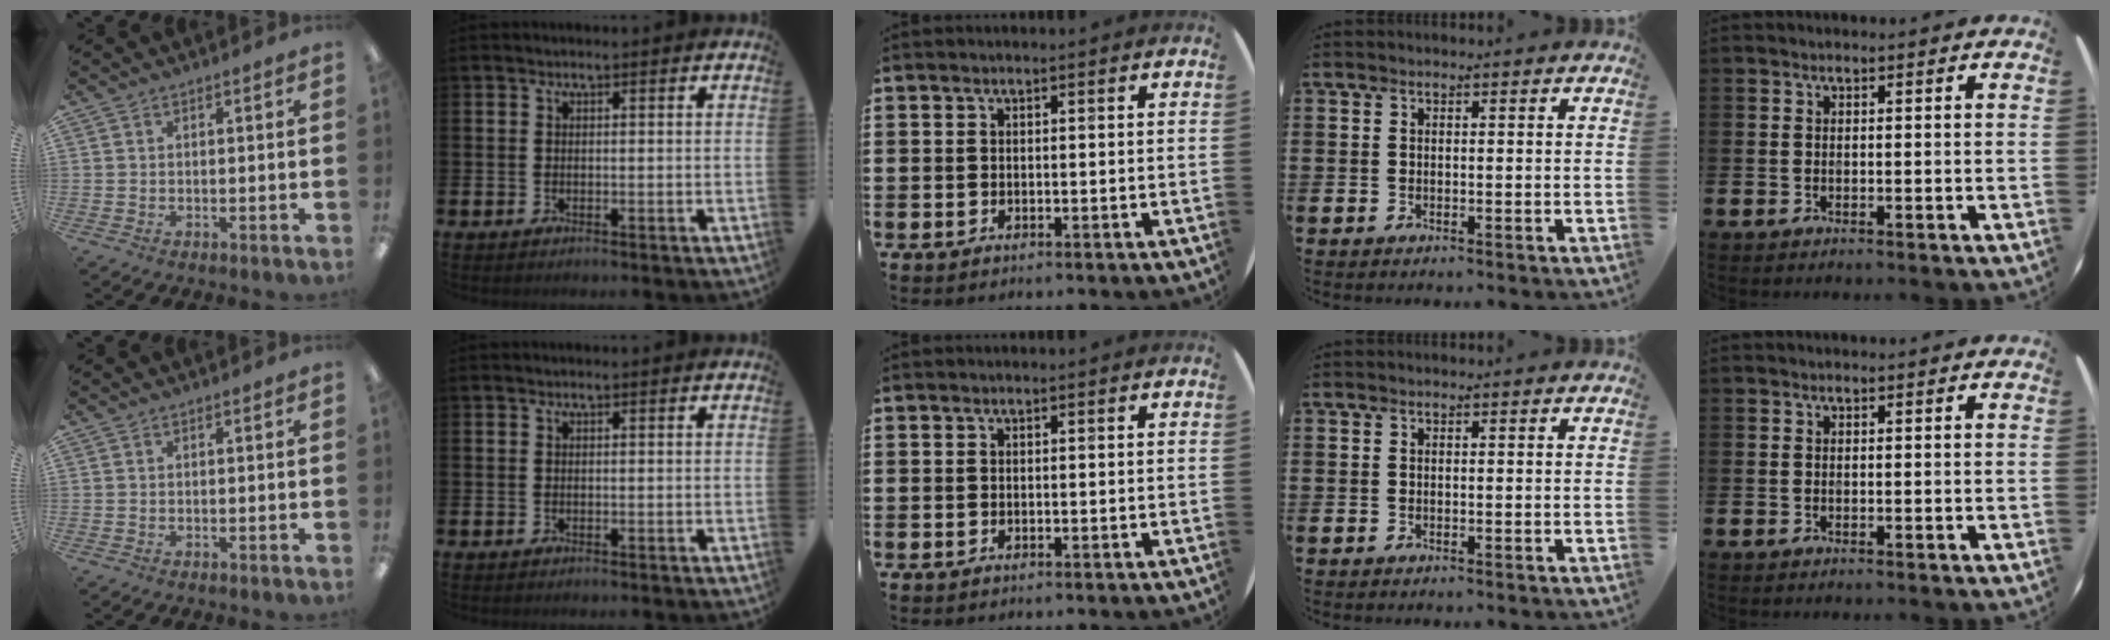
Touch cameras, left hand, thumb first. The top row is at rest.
{}